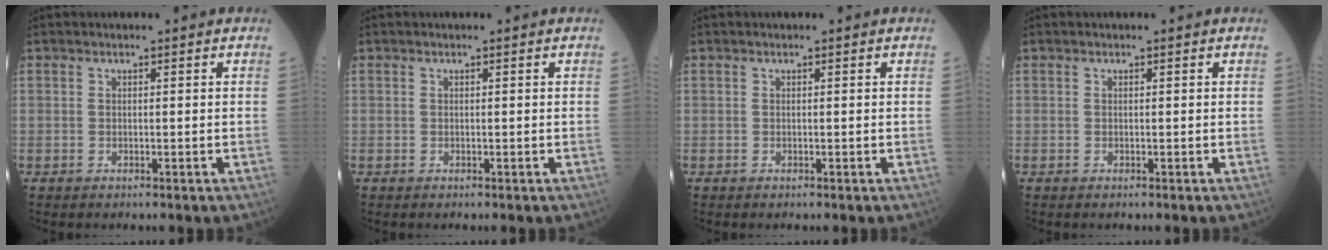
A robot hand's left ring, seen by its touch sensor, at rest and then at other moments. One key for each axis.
{"total": 0.0}
{"total": 0.0}
{"total": 0.0}